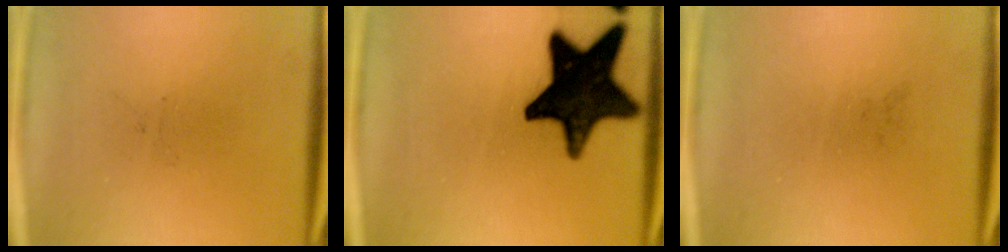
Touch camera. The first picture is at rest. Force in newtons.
{"total": 17.5}
{"total": 0.0}